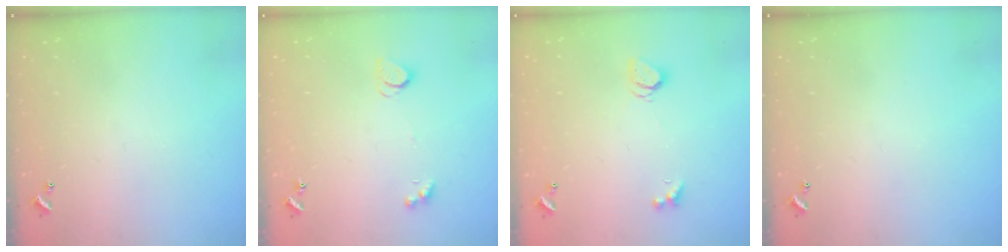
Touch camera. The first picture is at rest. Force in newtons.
{"total": 2.6, "press": 2.6, "slide": 0.5}
{"total": 2.0, "press": 2.0, "slide": 0.3}
{"total": 0.0}